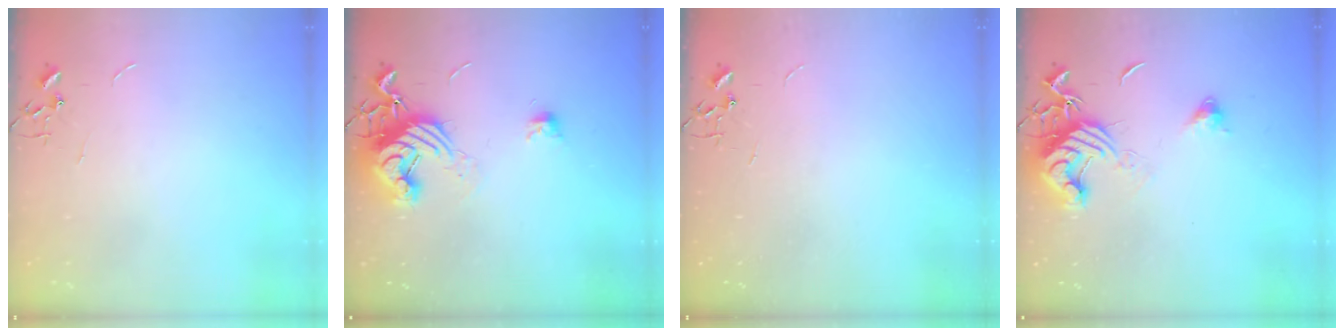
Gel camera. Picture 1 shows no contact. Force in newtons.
{"total": 12.9, "press": 12.9, "slide": 1.2}
{"total": 0.0}
{"total": 12.9, "press": 12.8, "slide": 1.6}